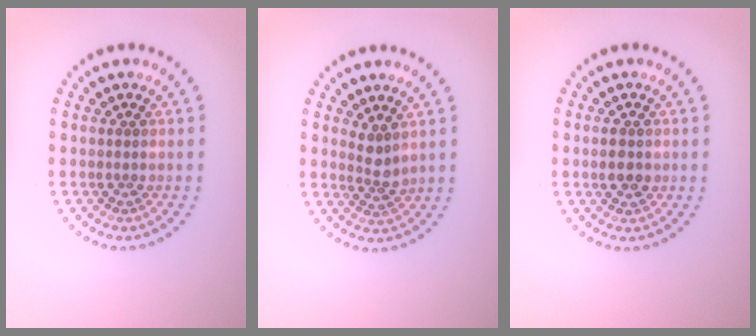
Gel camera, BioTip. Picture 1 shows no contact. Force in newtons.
{"total": 1.8, "press": 1.4, "slide": 1.2}
{"total": 1.6, "press": 1.6, "slide": 0.1}